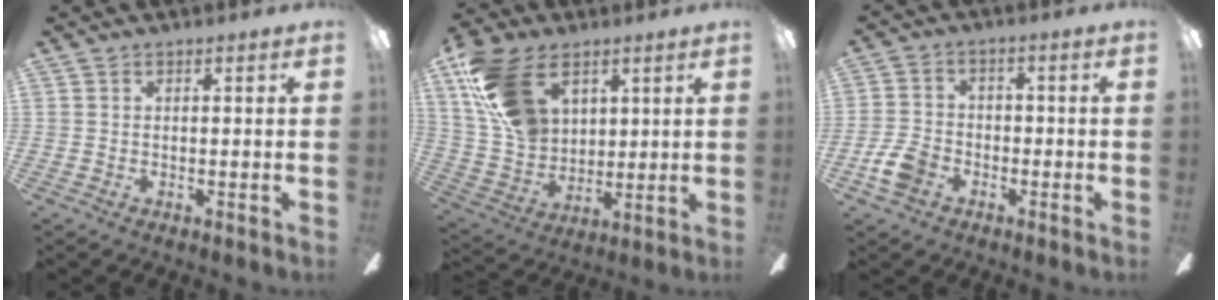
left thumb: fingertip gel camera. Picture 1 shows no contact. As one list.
[{"total": 17.8, "force": [8.8, 11.4, 10.4], "torque": [-0.221, -0.012, 0.172]}, {"total": 7.0, "force": [-3.3, 4.9, 3.8], "torque": [-0.089, 0.016, -0.062]}]